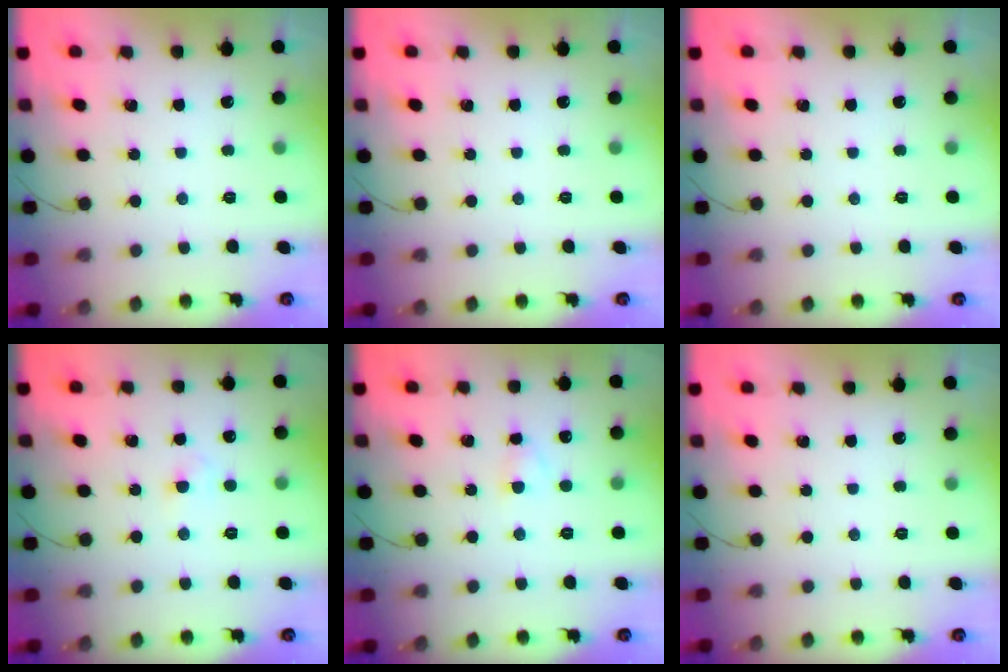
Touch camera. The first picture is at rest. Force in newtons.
{"total": 0.0}
{"total": 0.0}
{"total": 2.4, "press": 2.3, "slide": 0.9}
{"total": 2.3, "press": 2.1, "slide": 1.0}
{"total": 0.0}